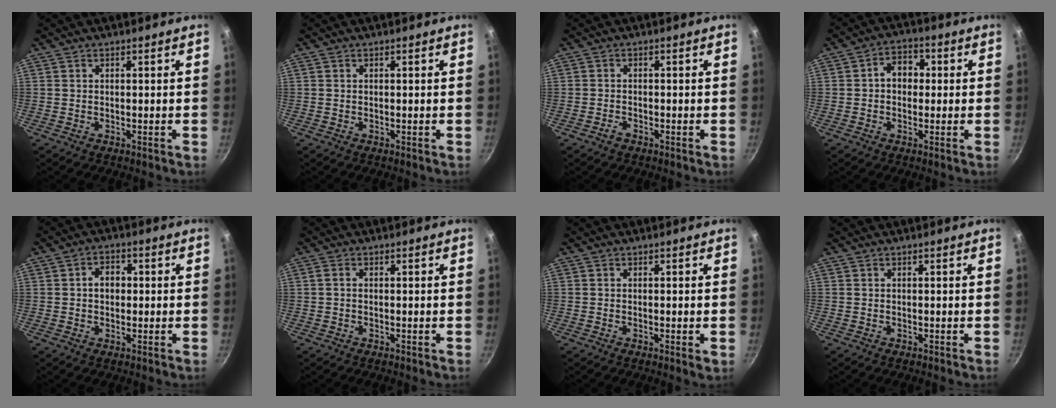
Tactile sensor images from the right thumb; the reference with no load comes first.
{"total": 0.0}
{"total": 1.4, "force": [-1.1, 0.7, 0.6], "torque": [-0.011, 0.009, -0.021]}
{"total": 5.7, "force": [0.4, 4.5, 3.5], "torque": [-0.020, 0.014, -0.005]}
{"total": 4.0, "force": [0.2, 3.1, 2.5], "torque": [-0.017, 0.009, -0.001]}
{"total": 1.0, "force": [0.0, 0.7, 0.7], "torque": [-0.014, 0.004, -0.001]}
{"total": 1.1, "force": [-0.2, 0.1, 1.1], "torque": [-0.017, -0.004, -0.005]}
{"total": 0.0}